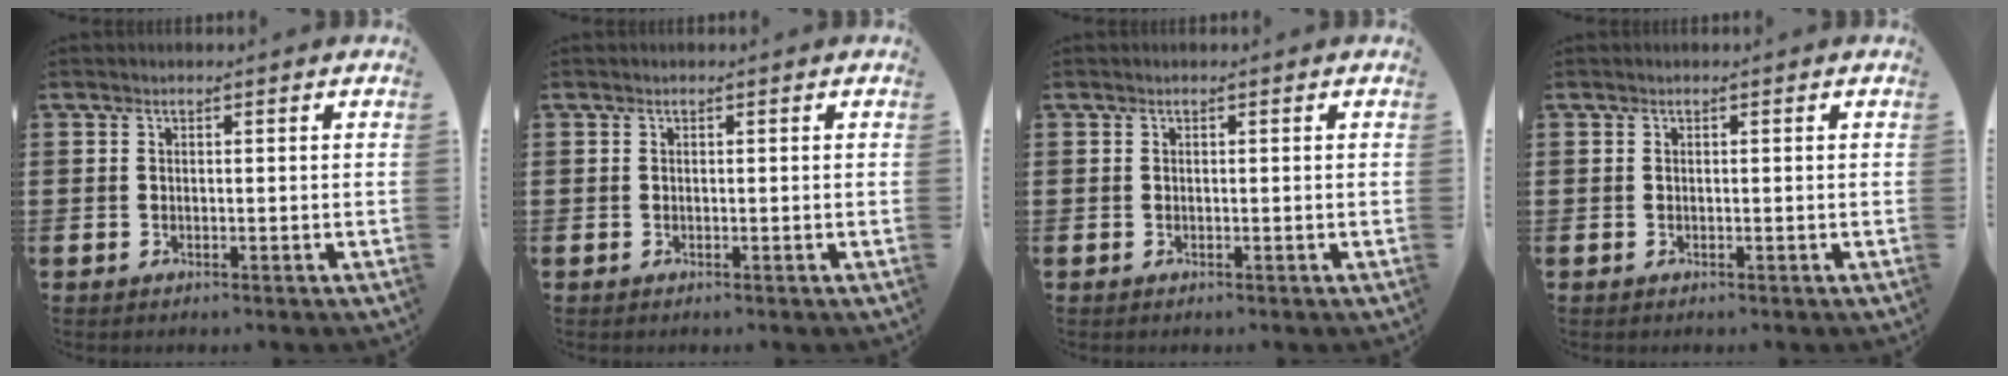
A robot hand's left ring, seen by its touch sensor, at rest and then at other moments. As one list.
[{"total": 0.0}, {"total": 0.0}, {"total": 0.0}]